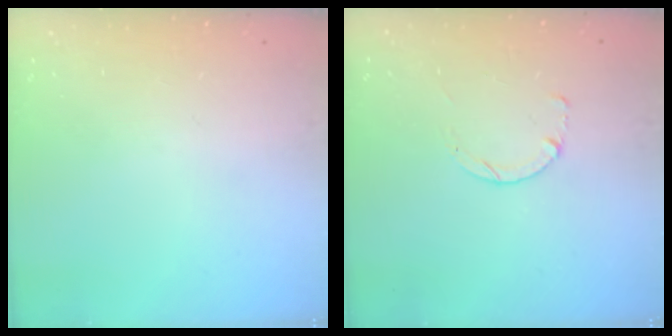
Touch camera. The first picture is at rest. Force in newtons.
{"total": 0.0}